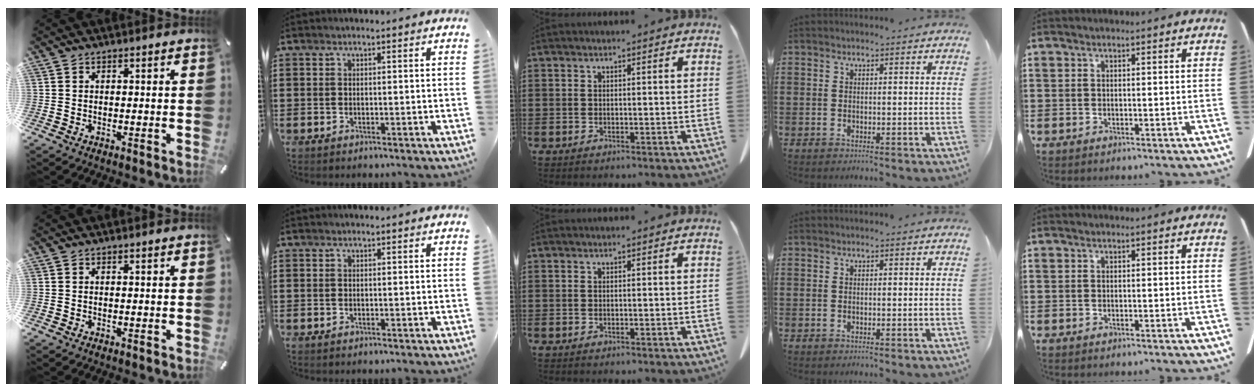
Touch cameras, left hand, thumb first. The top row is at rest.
{}